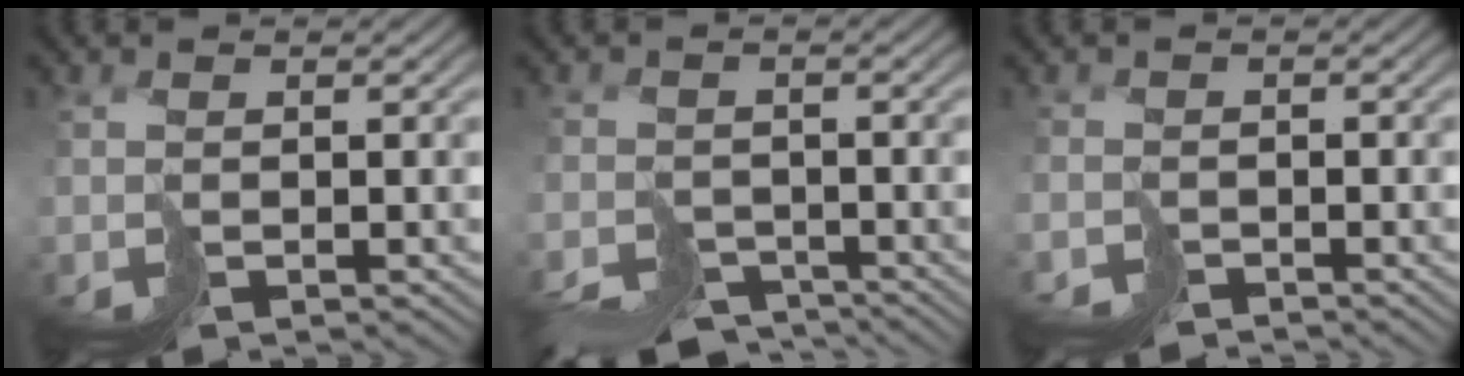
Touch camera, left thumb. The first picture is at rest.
{"total": 5.2, "force": [-4.8, 1.7, 1.0], "torque": [-0.010, -0.008, -0.087]}
{"total": 2.0, "force": [-1.8, 0.1, -0.7], "torque": [0.018, -0.005, -0.038]}